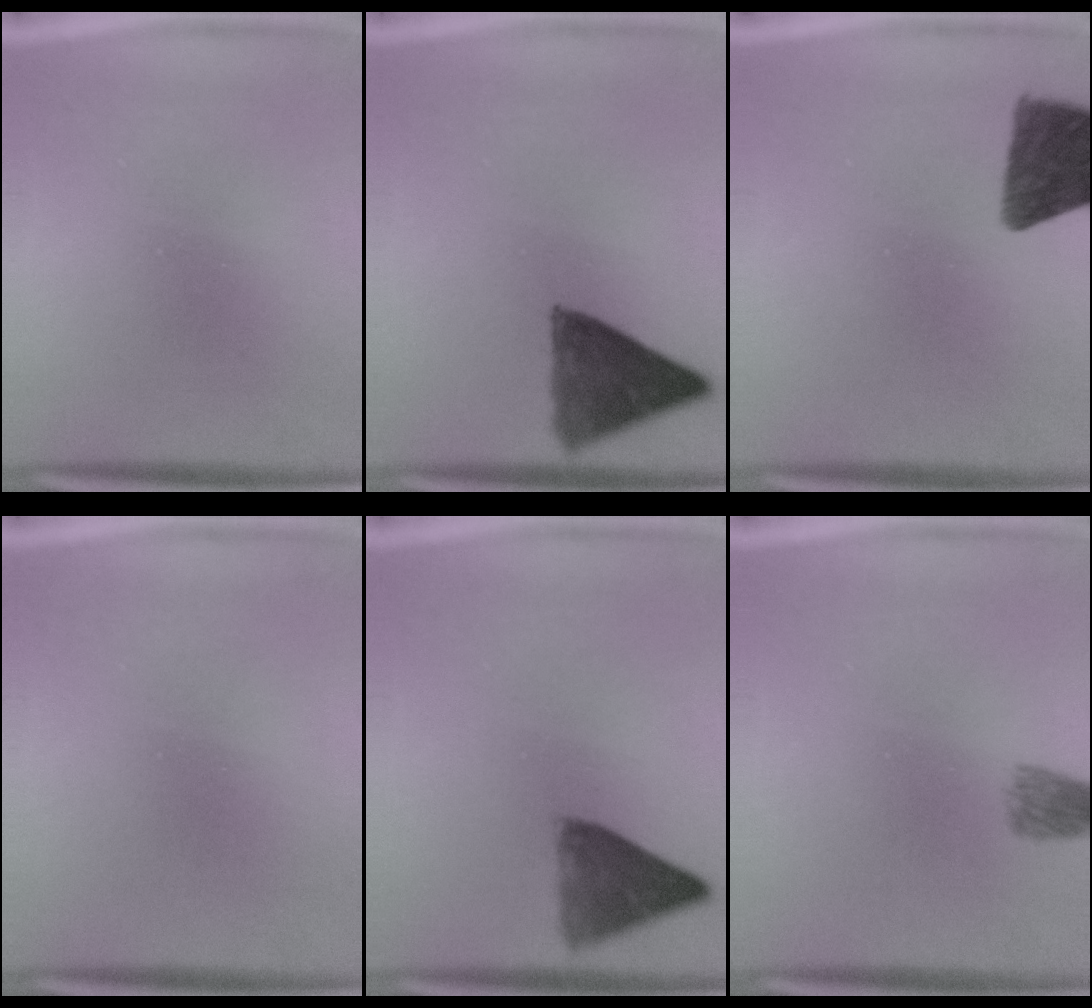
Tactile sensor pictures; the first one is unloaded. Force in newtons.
{"total": 9.6}
{"total": 11.2}
{"total": 1.6}
{"total": 7.1}
{"total": 2.6}